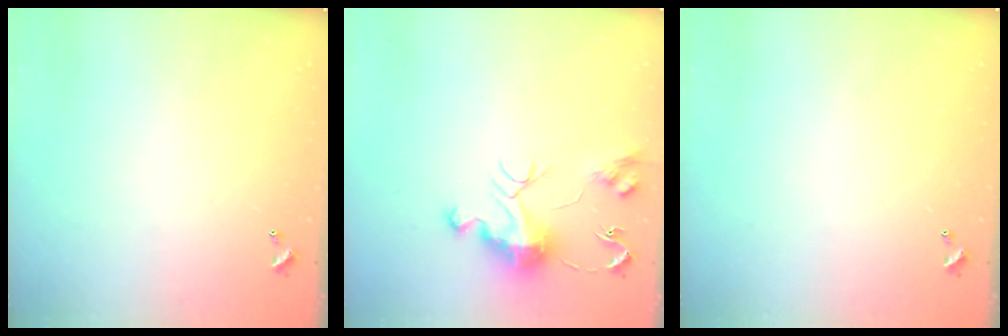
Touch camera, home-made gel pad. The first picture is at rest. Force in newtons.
{"total": 10.1, "press": 10.0, "slide": 0.8}
{"total": 0.0}